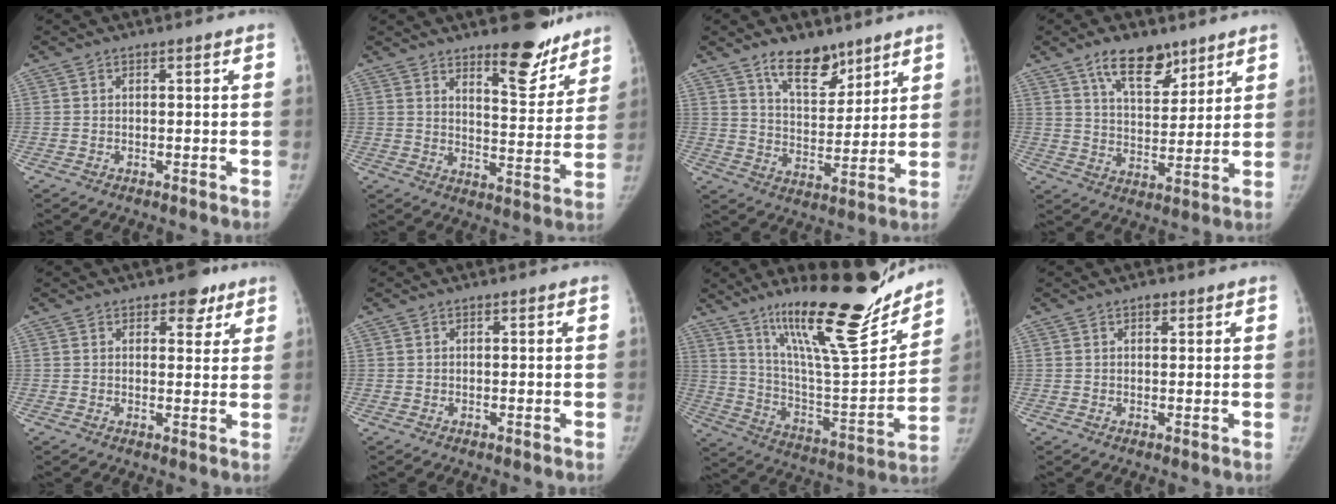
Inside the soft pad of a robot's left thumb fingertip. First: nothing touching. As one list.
[{"total": 12.3, "force": [9.5, 4.0, 6.8], "torque": [-0.050, -0.074, 0.139]}, {"total": 10.5, "force": [7.6, 4.9, 5.3], "torque": [-0.057, -0.059, 0.135]}, {"total": 11.0, "force": [7.4, 5.2, 6.3], "torque": [-0.076, -0.048, 0.130]}, {"total": 5.0, "force": [3.2, 2.8, 2.6], "torque": [-0.003, -0.014, 0.039]}, {"total": 0.0}, {"total": 25.8, "force": [18.9, 5.2, 16.8], "torque": [-0.235, -0.106, 0.315]}, {"total": 1.5, "force": [1.0, 0.8, 0.8], "torque": [-0.005, -0.003, 0.012]}]